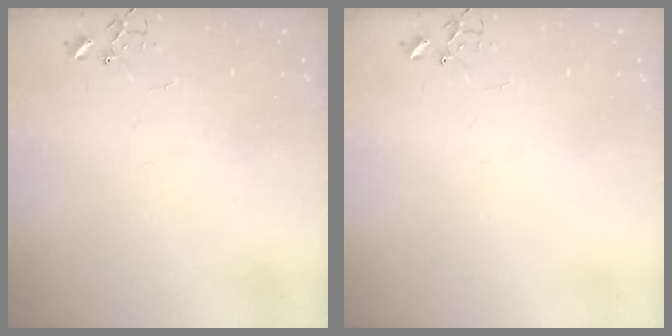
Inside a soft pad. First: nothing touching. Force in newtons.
{"total": 0.0}